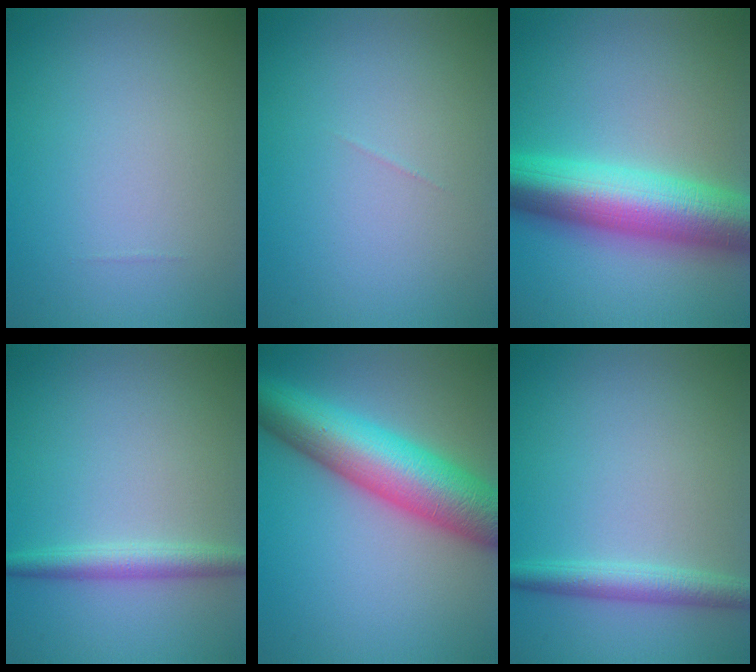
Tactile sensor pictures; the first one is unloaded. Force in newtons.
{"total": 0.0}
{"total": 10.5, "press": 10.5, "slide": 0.0}
{"total": 2.4, "press": 2.4, "slide": 0.0}
{"total": 10.6, "press": 10.6, "slide": 0.4}
{"total": 2.6, "press": 2.6, "slide": 0.1}